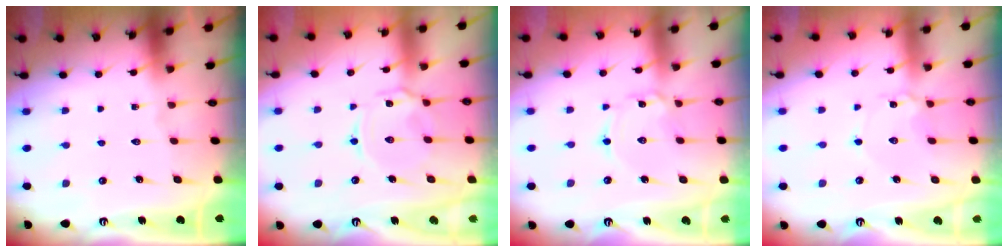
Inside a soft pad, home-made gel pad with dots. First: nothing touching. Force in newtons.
{"total": 4.2, "press": 4.2, "slide": 0.2}
{"total": 1.9, "press": 1.9, "slide": 0.2}
{"total": 3.2, "press": 3.2, "slide": 0.3}